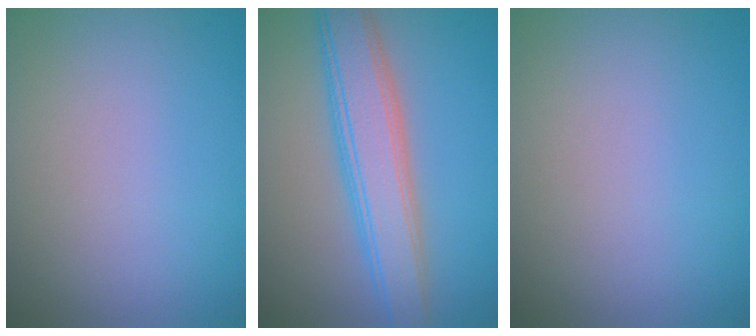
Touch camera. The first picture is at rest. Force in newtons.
{"total": 6.0, "press": 6.0, "slide": 0.1}
{"total": 0.0}